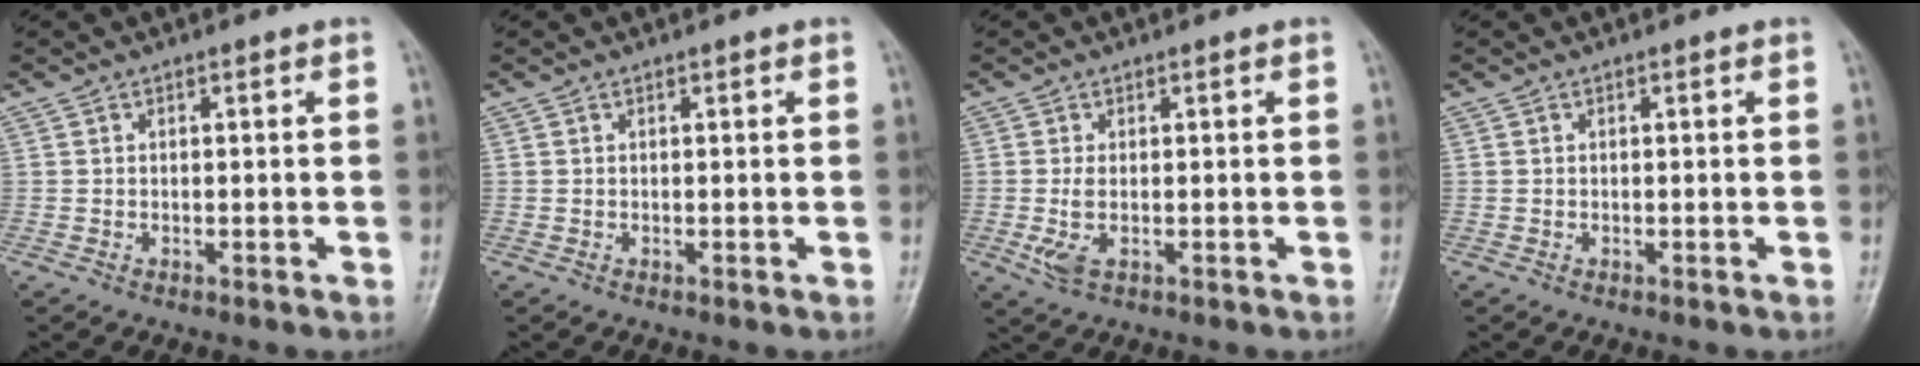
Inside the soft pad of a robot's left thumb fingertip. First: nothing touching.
{"total": 0.0}
{"total": 3.4, "force": [-0.6, 1.3, 3.1], "torque": [-0.078, -0.004, -0.006]}
{"total": 0.0}